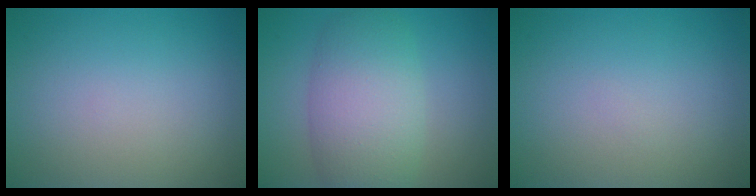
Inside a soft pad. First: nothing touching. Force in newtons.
{"total": 7.0, "press": 7.0, "slide": 0.3}
{"total": 0.0}